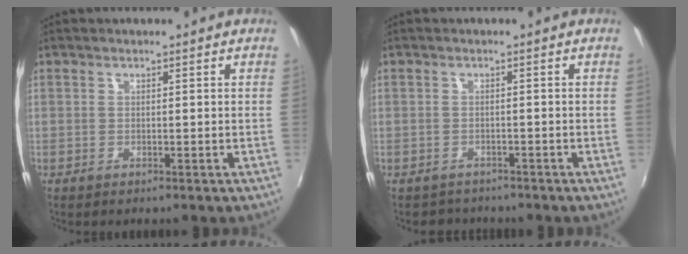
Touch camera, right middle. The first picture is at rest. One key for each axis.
{"total": 2.8, "fx": -2.3, "fy": 1.6, "fz": 0.0, "tx": -0.010, "ty": -0.003, "tz": -0.037}